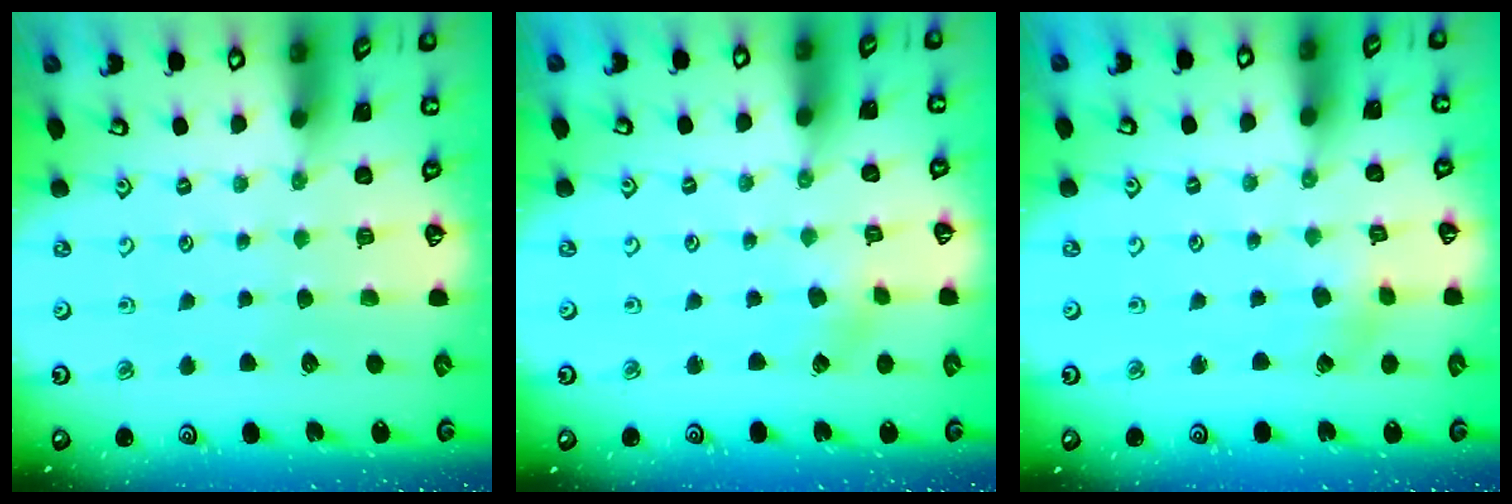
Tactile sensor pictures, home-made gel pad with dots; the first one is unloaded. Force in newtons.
{"total": 2.0, "press": 1.9, "slide": 0.6}
{"total": 2.6, "press": 2.6, "slide": 0.4}